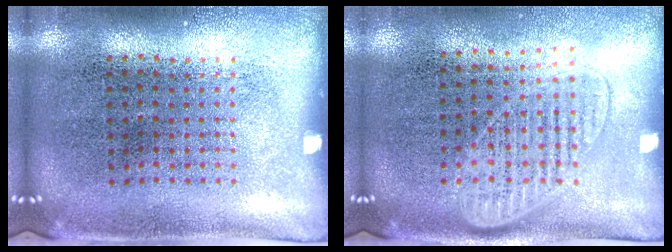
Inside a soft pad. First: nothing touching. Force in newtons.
{"total": 1.4, "press": 1.2, "slide": 0.6}